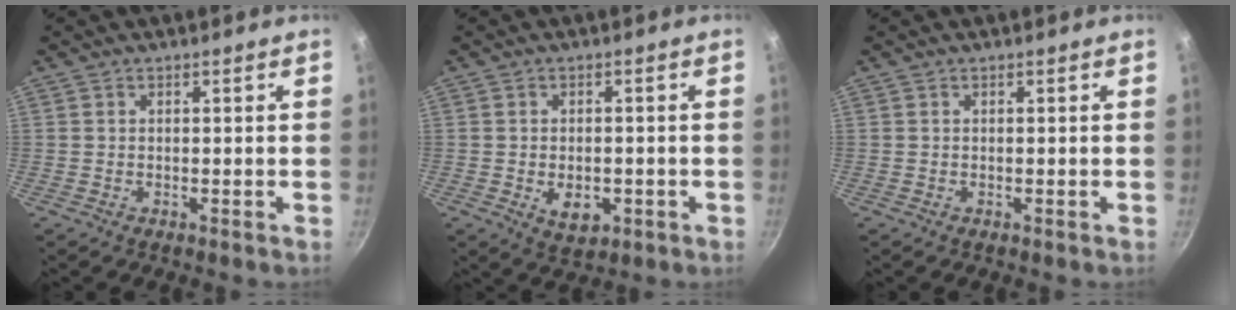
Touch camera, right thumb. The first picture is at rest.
{"total": 5.5, "force": [-1.9, 3.6, 3.6], "torque": [-0.042, 0.007, -0.021]}
{"total": 0.0}